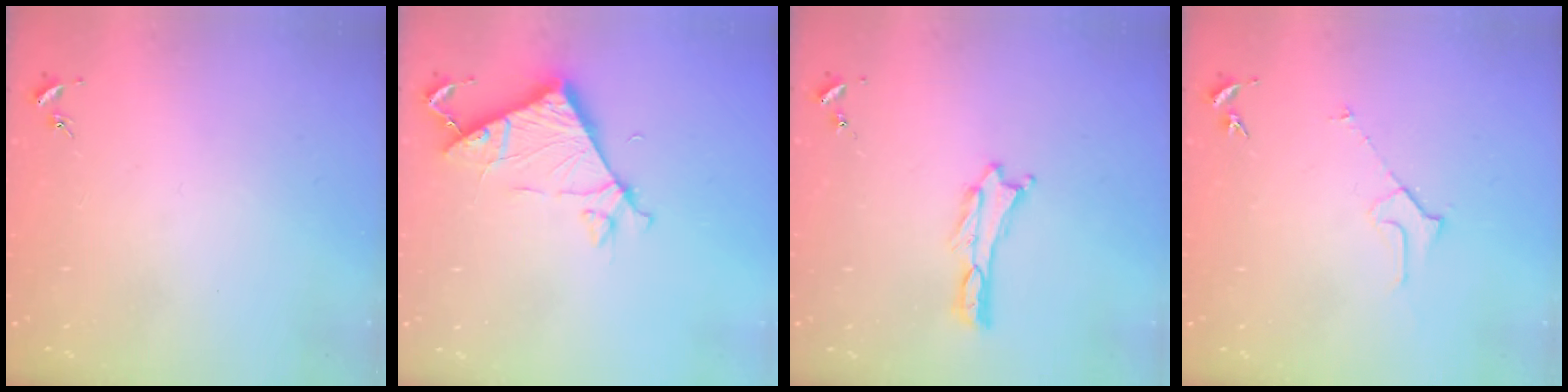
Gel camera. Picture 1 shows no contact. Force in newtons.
{"total": 7.2, "press": 7.2, "slide": 0.4}
{"total": 0.0}
{"total": 2.3, "press": 2.3, "slide": 0.2}